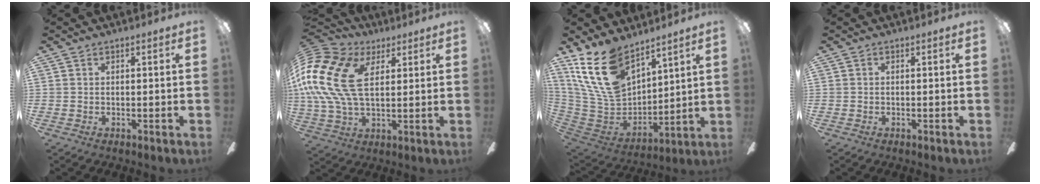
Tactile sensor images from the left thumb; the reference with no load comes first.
{"total": 20.4, "force": [5.6, 12.6, 15.0], "torque": [-0.341, -0.007, 0.094]}
{"total": 19.3, "force": [11.8, 10.4, 11.1], "torque": [-0.259, -0.059, 0.222]}
{"total": 0.0}